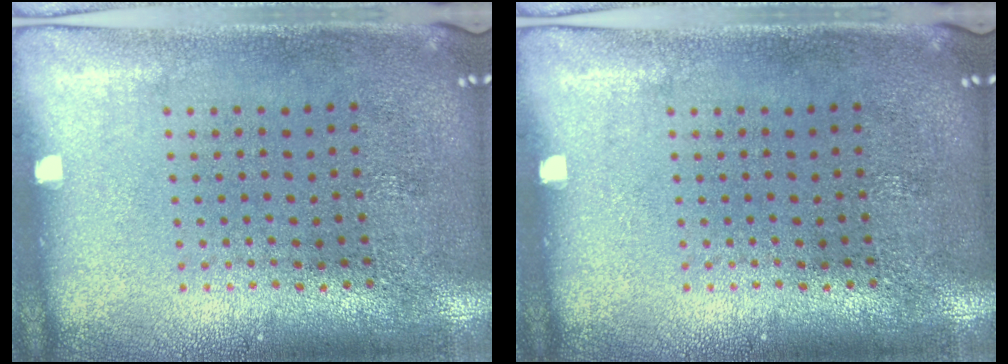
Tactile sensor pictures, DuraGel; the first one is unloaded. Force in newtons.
{"total": 0.0}